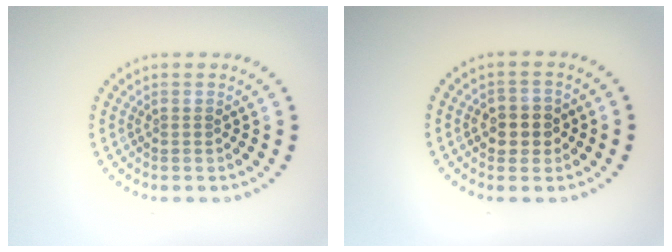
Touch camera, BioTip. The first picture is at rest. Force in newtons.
{"total": 2.8, "press": 2.7, "slide": 0.7}